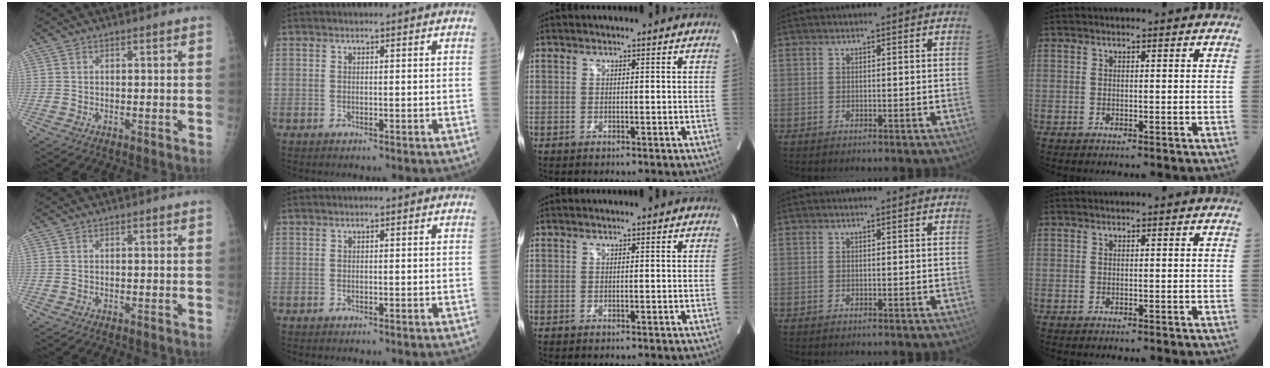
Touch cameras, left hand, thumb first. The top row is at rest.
{}